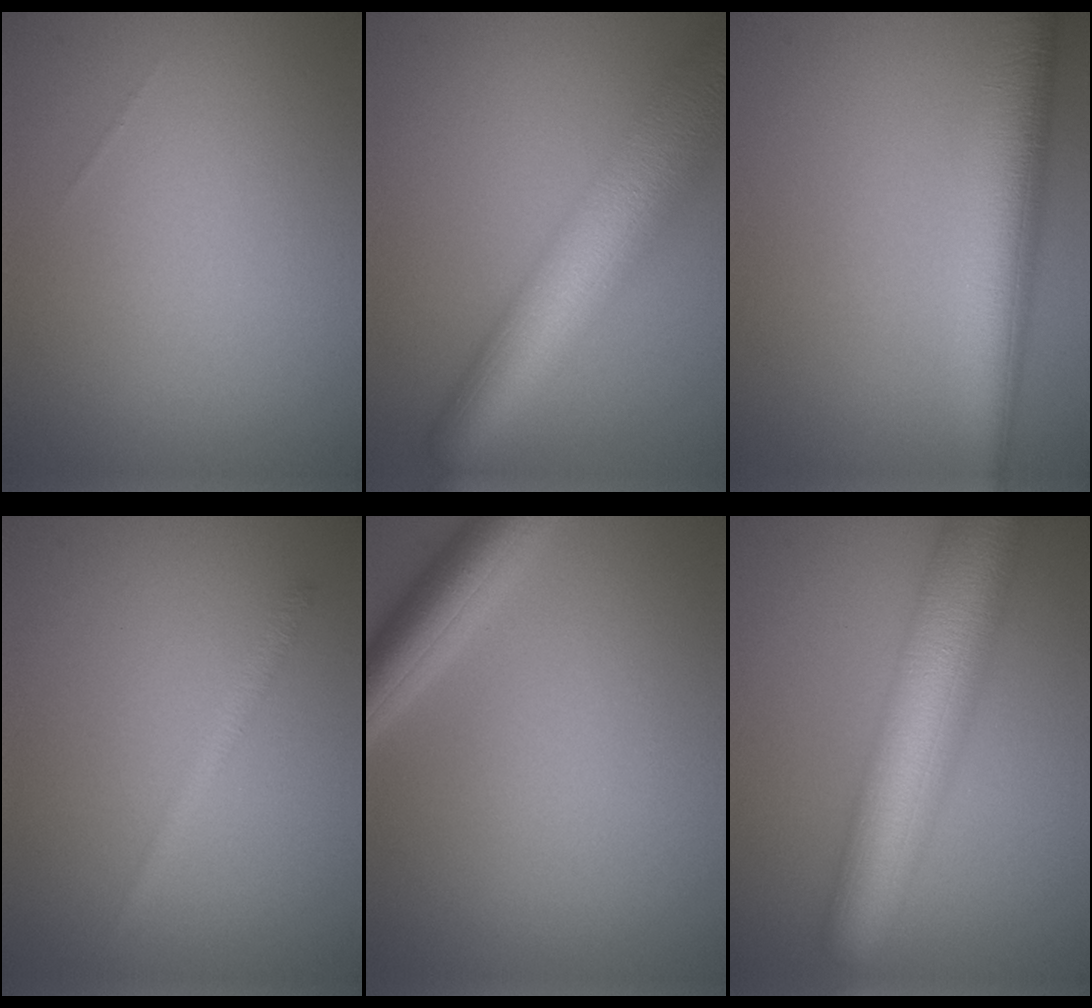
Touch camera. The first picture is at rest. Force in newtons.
{"total": 11.6, "press": 11.6, "slide": 0.5}
{"total": 6.5, "press": 6.5, "slide": 0.3}
{"total": 1.3, "press": 1.3, "slide": 0.1}
{"total": 4.1, "press": 4.1, "slide": 0.4}
{"total": 10.7, "press": 10.7, "slide": 0.3}